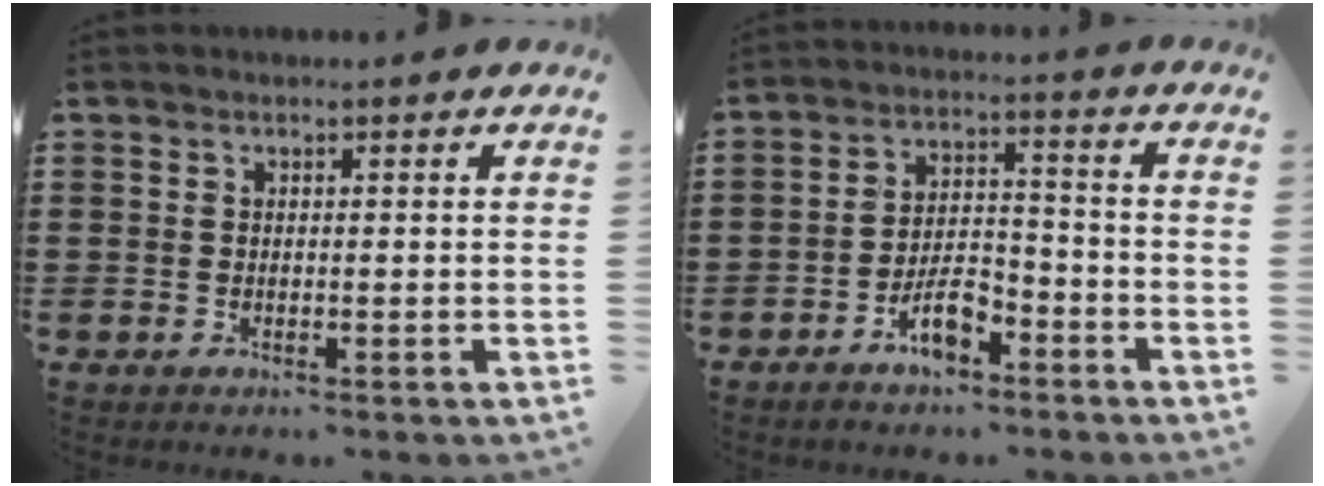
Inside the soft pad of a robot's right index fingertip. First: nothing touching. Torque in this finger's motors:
{"motor_torque": [1.08, -0.70, 0.32, 0.08]}